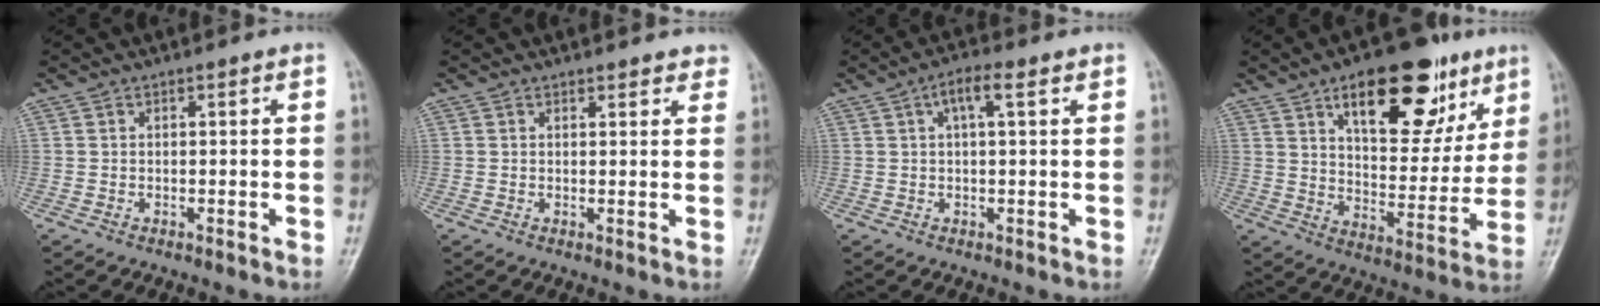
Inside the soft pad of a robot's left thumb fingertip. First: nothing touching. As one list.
[{"total": 2.8, "force": [2.5, 1.3, 0.4], "torque": [0.024, -0.010, 0.017]}, {"total": 4.4, "force": [1.8, 1.5, 3.8], "torque": [-0.069, 0.013, 0.029]}, {"total": 21.8, "force": [11.7, 10.4, 15.2], "torque": [-0.168, -0.036, 0.179]}]